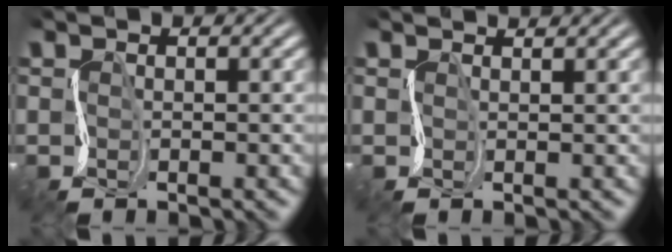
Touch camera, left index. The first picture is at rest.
{"total": 1.1, "force": [1.0, -0.3, 0.2], "torque": [-0.002, 0.001, 0.015]}